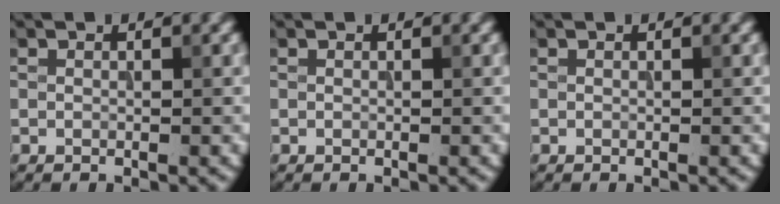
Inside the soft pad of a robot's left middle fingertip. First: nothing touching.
{"total": 0.0}
{"total": 0.0}